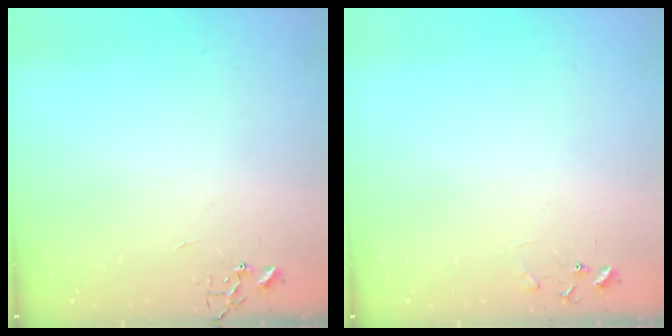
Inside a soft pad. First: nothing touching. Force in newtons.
{"total": 6.4, "press": 6.4, "slide": 0.4}